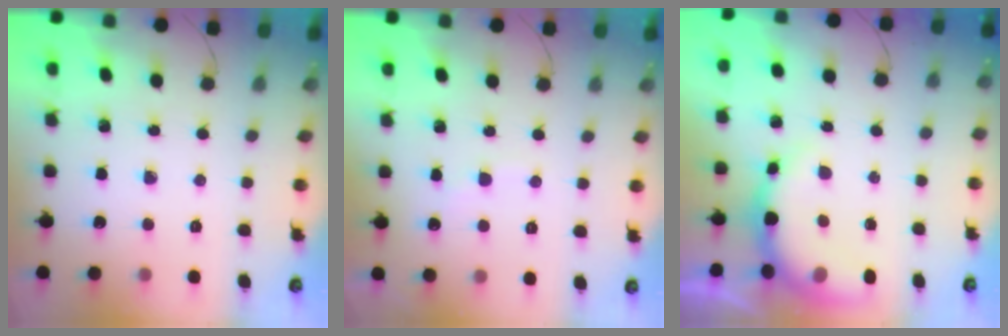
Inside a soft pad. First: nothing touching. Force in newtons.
{"total": 5.7, "press": 5.7, "slide": 1.0}
{"total": 10.1, "press": 10.0, "slide": 1.3}